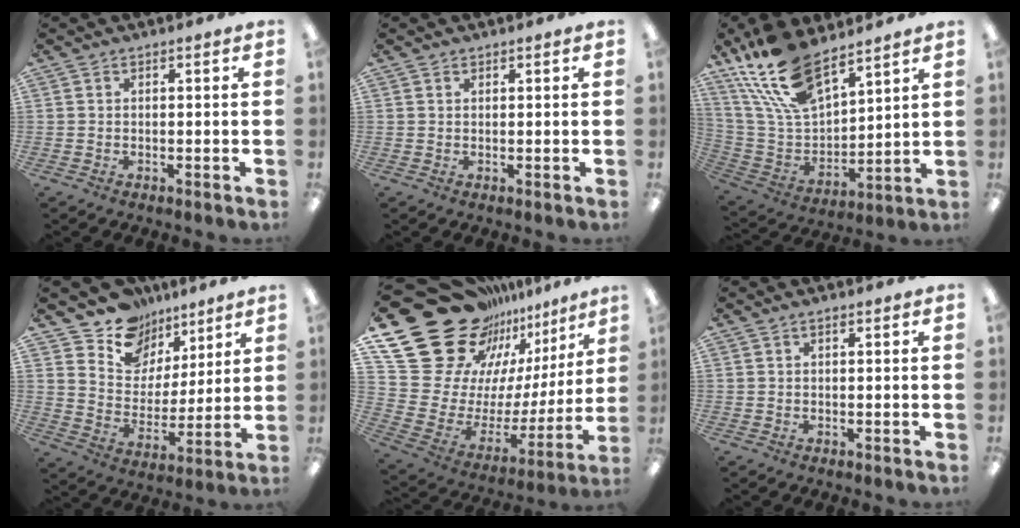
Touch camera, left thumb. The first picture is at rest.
{"total": 0.7, "force": [0.5, 0.4, 0.1], "torque": [-0.002, 0.000, 0.010]}
{"total": 18.6, "force": [13.5, 7.9, 10.1], "torque": [-0.225, -0.069, 0.249]}
{"total": 12.7, "force": [9.6, 8.2, 1.4], "torque": [-0.040, -0.083, 0.184]}
{"total": 27.4, "force": [18.8, 15.7, 12.2], "torque": [-0.193, -0.159, 0.383]}
{"total": 0.5, "force": [0.4, 0.2, 0.3], "torque": [-0.007, 0.001, 0.007]}